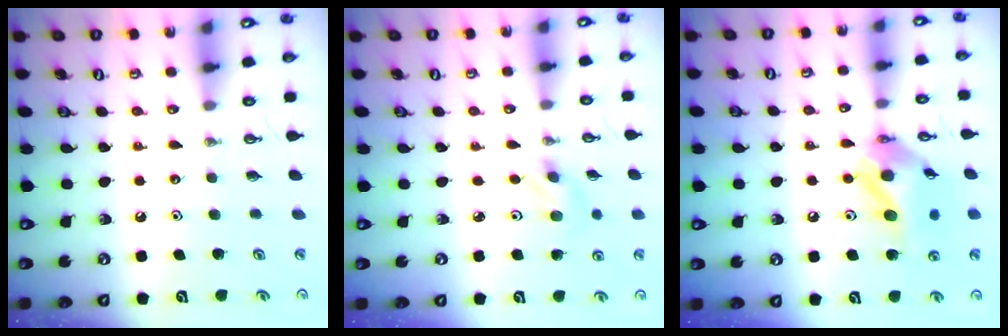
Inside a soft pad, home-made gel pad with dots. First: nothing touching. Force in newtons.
{"total": 3.6, "press": 3.3, "slide": 1.4}
{"total": 14.8, "press": 14.7, "slide": 2.0}